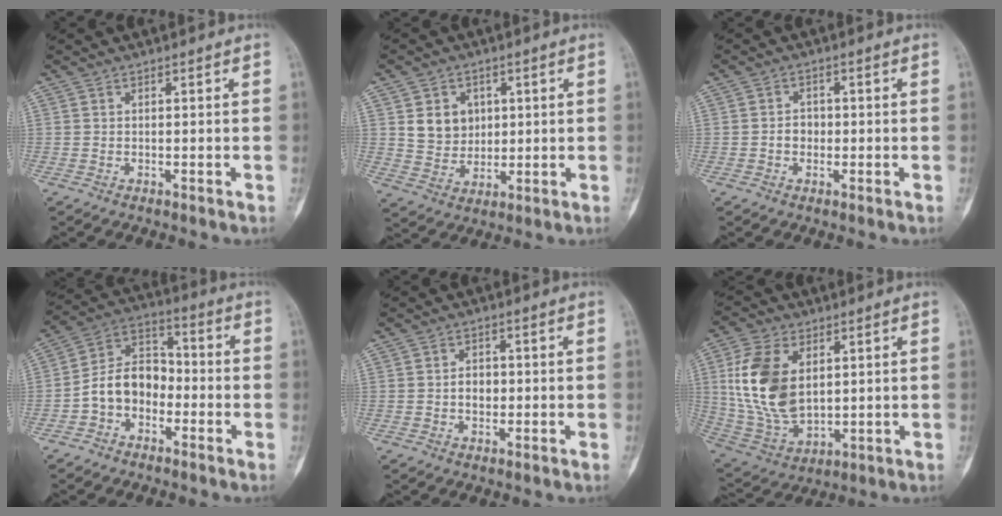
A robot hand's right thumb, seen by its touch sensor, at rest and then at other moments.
{"total": 7.5, "force": [2.1, 6.3, 3.5], "torque": [-0.027, -0.012, 0.045]}
{"total": 2.5, "force": [-0.5, 2.1, 1.2], "torque": [-0.002, 0.008, -0.013]}
{"total": 10.4, "force": [-3.2, 7.8, 6.2], "torque": [-0.086, 0.049, -0.073]}
{"total": 3.1, "force": [-0.3, 2.4, 2.0], "torque": [-0.021, 0.005, -0.007]}
{"total": 17.0, "force": [3.4, 10.6, 12.9], "torque": [-0.249, -0.016, 0.078]}